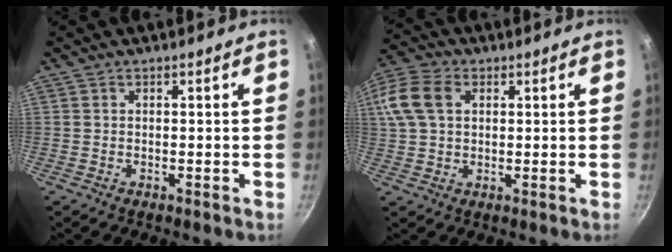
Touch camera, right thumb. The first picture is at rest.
{"total": 14.2, "force": [3.7, 10.3, 9.1], "torque": [-0.211, 0.030, 0.061]}